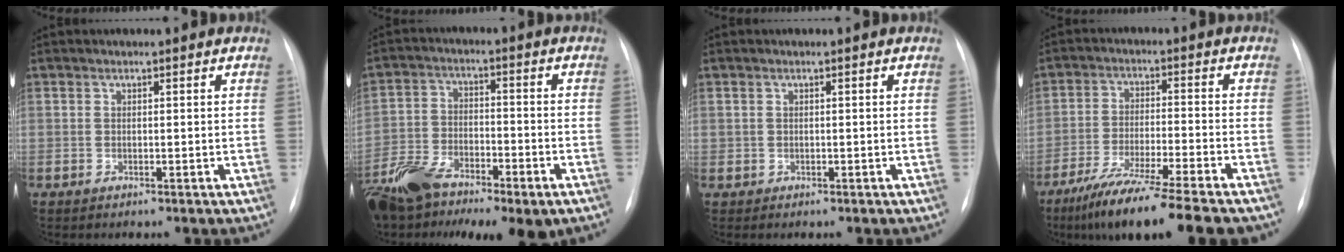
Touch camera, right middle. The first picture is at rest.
{"total": 16.7, "force": [-10.9, 6.4, 10.9], "torque": [-0.227, -0.013, -0.189]}
{"total": 0.7, "force": [0.0, 0.7, 0.1], "torque": [0.004, 0.003, 0.000]}
{"total": 15.8, "force": [-12.3, 0.3, 9.9], "torque": [-0.164, -0.046, -0.199]}